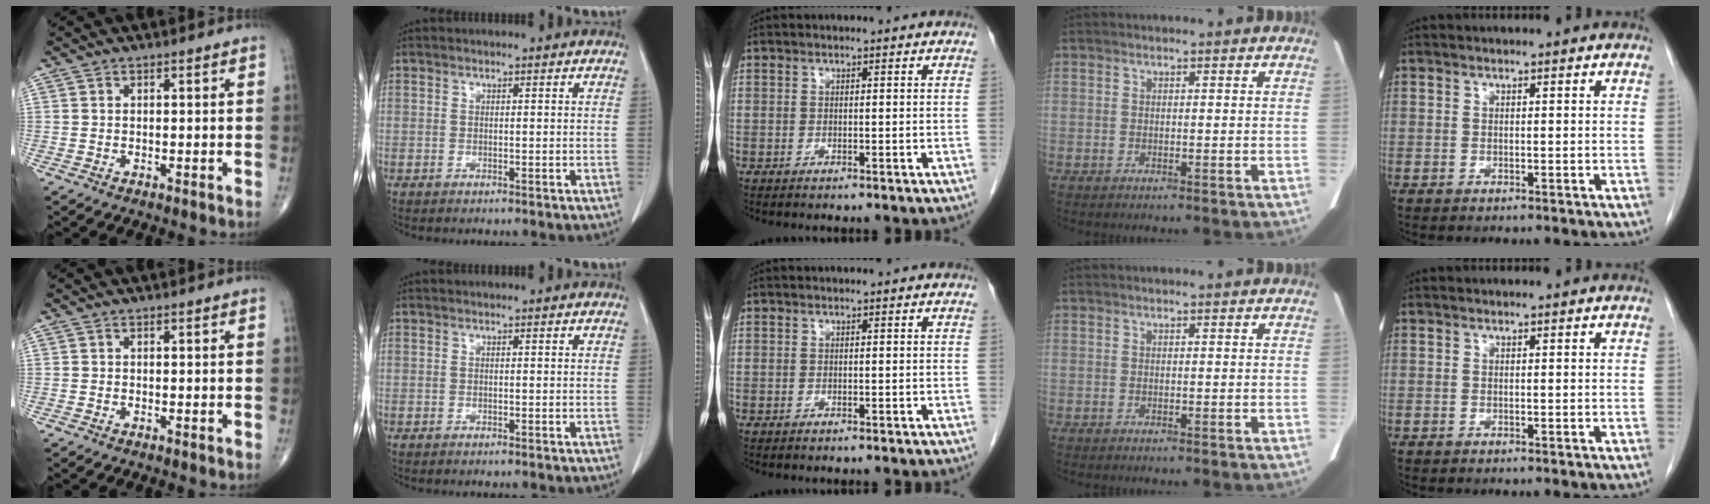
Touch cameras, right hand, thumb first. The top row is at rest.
{}